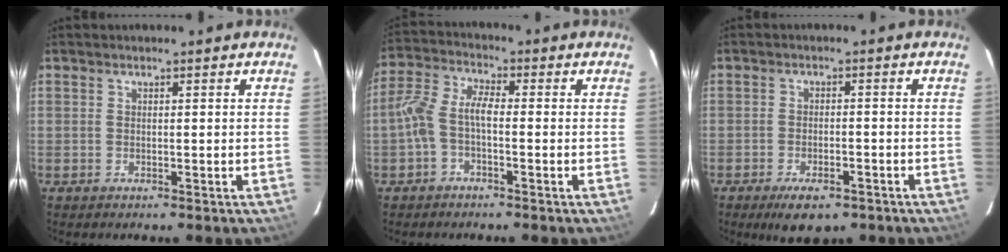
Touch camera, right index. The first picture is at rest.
{"total": 5.7, "force": [-1.7, 2.3, 5.0], "torque": [-0.117, 0.019, -0.038]}
{"total": 7.0, "force": [-4.7, 2.9, 4.2], "torque": [-0.088, -0.014, -0.066]}